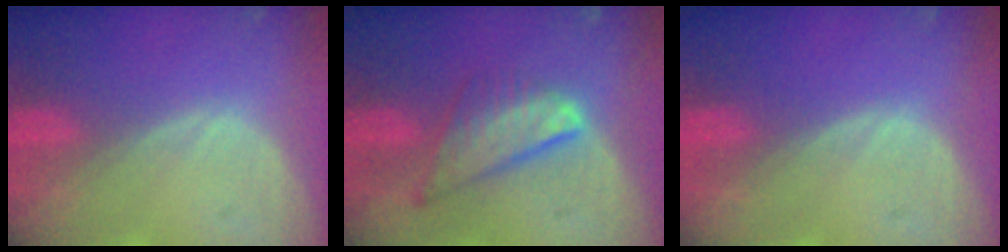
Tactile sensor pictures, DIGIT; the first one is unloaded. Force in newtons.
{"total": 7.8, "press": 6.6, "slide": 4.1}
{"total": 0.0}